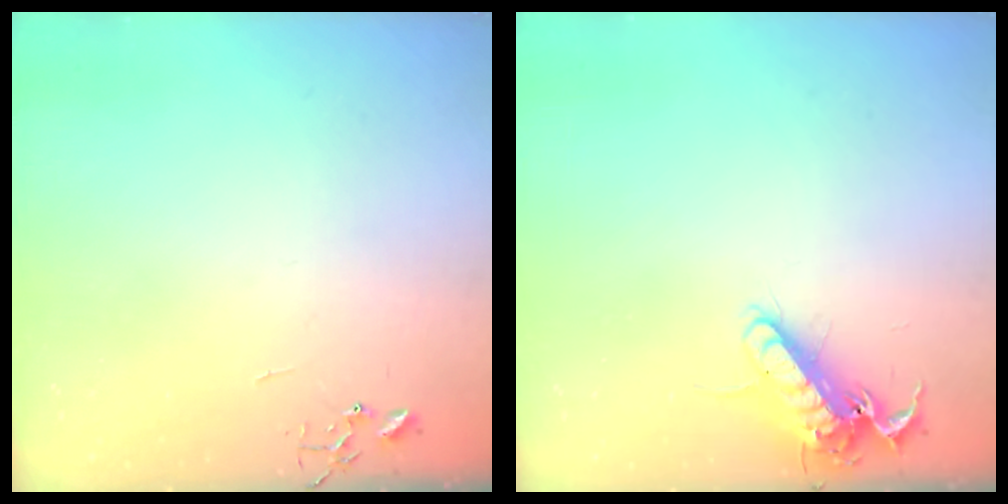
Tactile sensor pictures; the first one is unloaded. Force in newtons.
{"total": 13.8, "press": 13.7, "slide": 2.0}